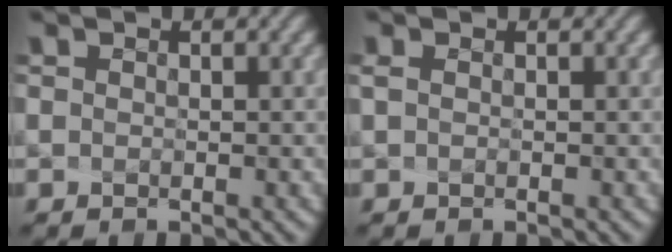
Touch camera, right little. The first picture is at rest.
{"total": 0.0}